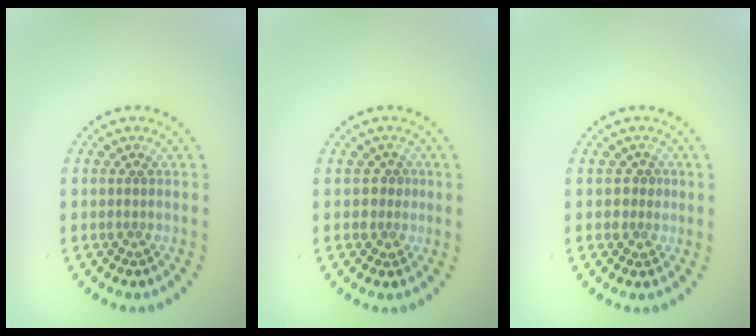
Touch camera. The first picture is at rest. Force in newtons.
{"total": 1.4, "press": 1.2, "slide": 0.7}
{"total": 1.4, "press": 1.2, "slide": 0.7}